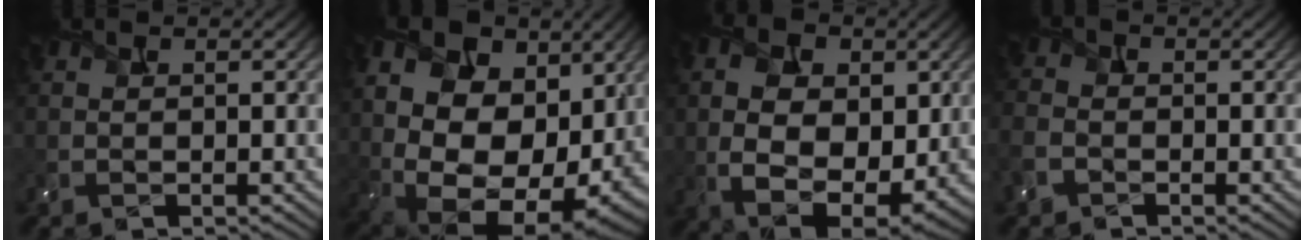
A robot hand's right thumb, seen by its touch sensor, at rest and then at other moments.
{"total": 18.6, "force": [4.3, 12.9, 12.7], "torque": [-0.259, 0.022, 0.087]}
{"total": 13.1, "force": [1.1, 8.6, 9.8], "torque": [-0.185, 0.006, 0.019]}
{"total": 3.6, "force": [-1.8, 2.6, 1.7], "torque": [-0.055, -0.002, -0.050]}